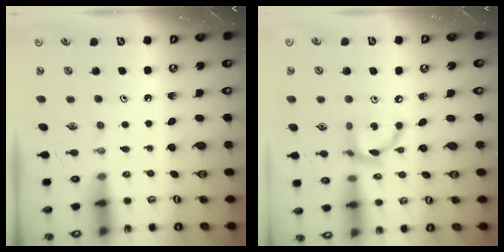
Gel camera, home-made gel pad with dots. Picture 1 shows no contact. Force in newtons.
{"total": 11.0, "press": 11.0, "slide": 0.7}